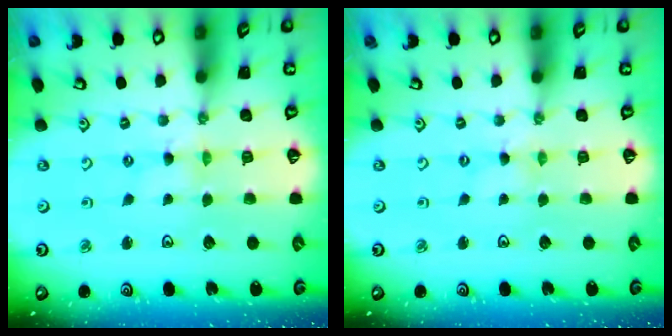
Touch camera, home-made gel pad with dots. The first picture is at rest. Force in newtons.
{"total": 0.0}